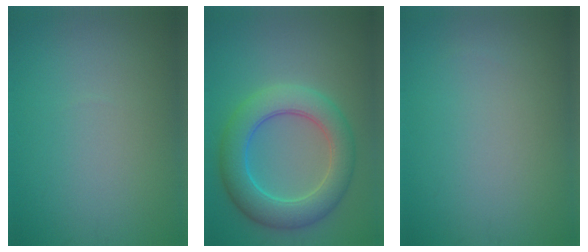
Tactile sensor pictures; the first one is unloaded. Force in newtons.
{"total": 6.6, "press": 6.6, "slide": 0.1}
{"total": 0.0}